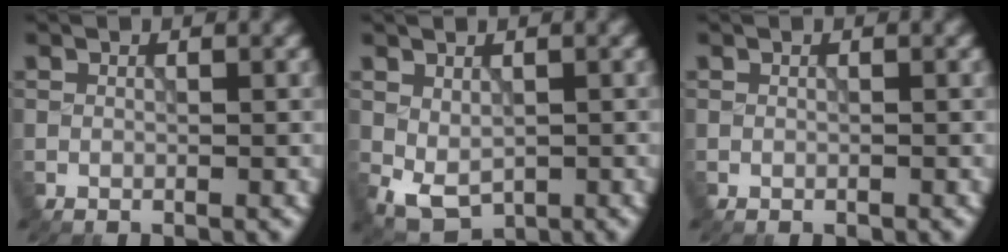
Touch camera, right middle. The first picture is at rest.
{"total": 3.3, "force": [-0.3, 2.2, 2.5], "torque": [-0.047, -0.013, 0.001]}
{"total": 0.0}